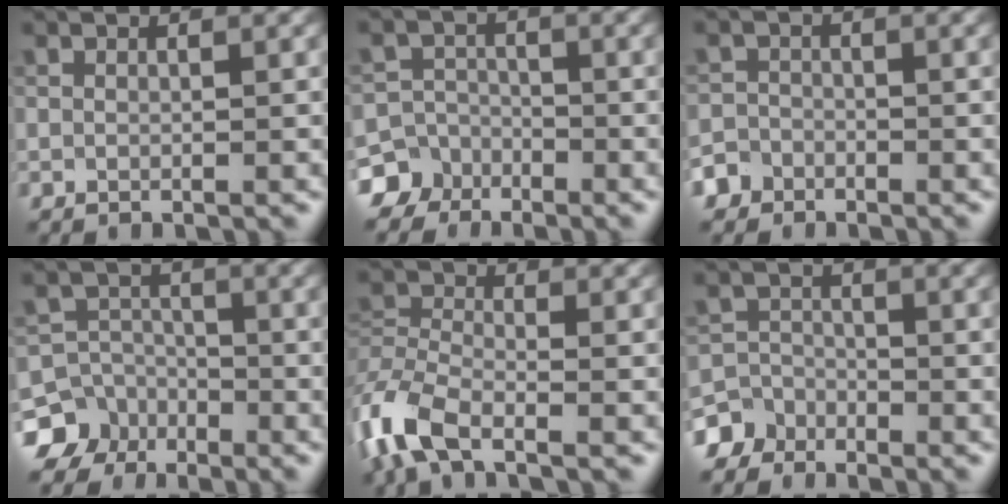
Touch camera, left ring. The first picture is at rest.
{"total": 7.0, "force": [-4.9, 5.0, 0.6], "torque": [0.007, -0.013, -0.103]}
{"total": 3.6, "force": [-2.7, 2.4, 0.1], "torque": [0.014, -0.004, -0.053]}
{"total": 8.2, "force": [-5.4, 6.0, 1.1], "torque": [-0.008, -0.021, -0.109]}
{"total": 6.4, "force": [-4.2, 2.6, 4.0], "torque": [-0.093, -0.005, -0.099]}
{"total": 4.9, "force": [-3.9, 2.9, 0.2], "torque": [0.019, -0.003, -0.075]}